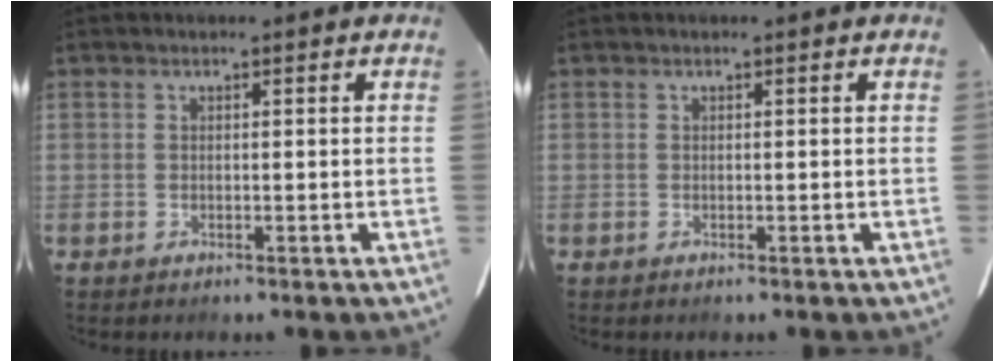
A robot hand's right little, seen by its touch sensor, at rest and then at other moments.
{"total": 0.0}